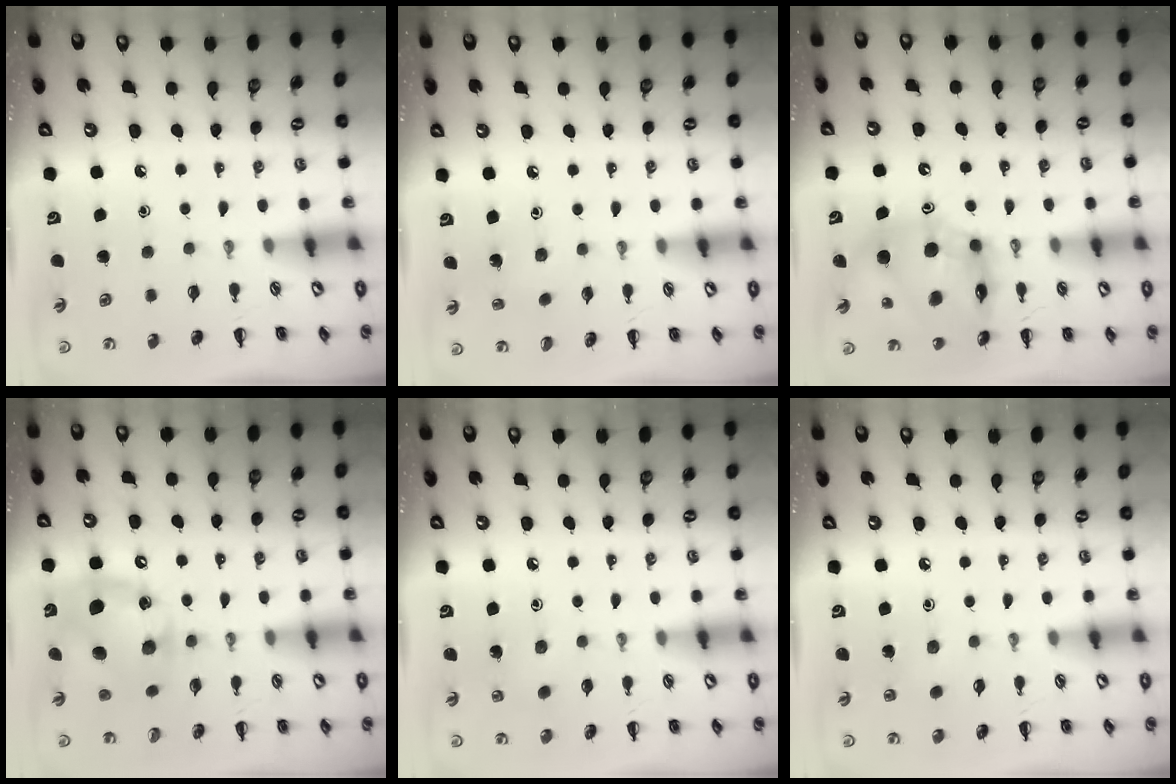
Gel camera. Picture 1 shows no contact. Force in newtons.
{"total": 2.6, "press": 2.5, "slide": 0.8}
{"total": 13.7, "press": 13.1, "slide": 3.9}
{"total": 14.7, "press": 14.7, "slide": 0.9}
{"total": 2.7, "press": 2.6, "slide": 0.9}
{"total": 2.3, "press": 2.2, "slide": 0.8}